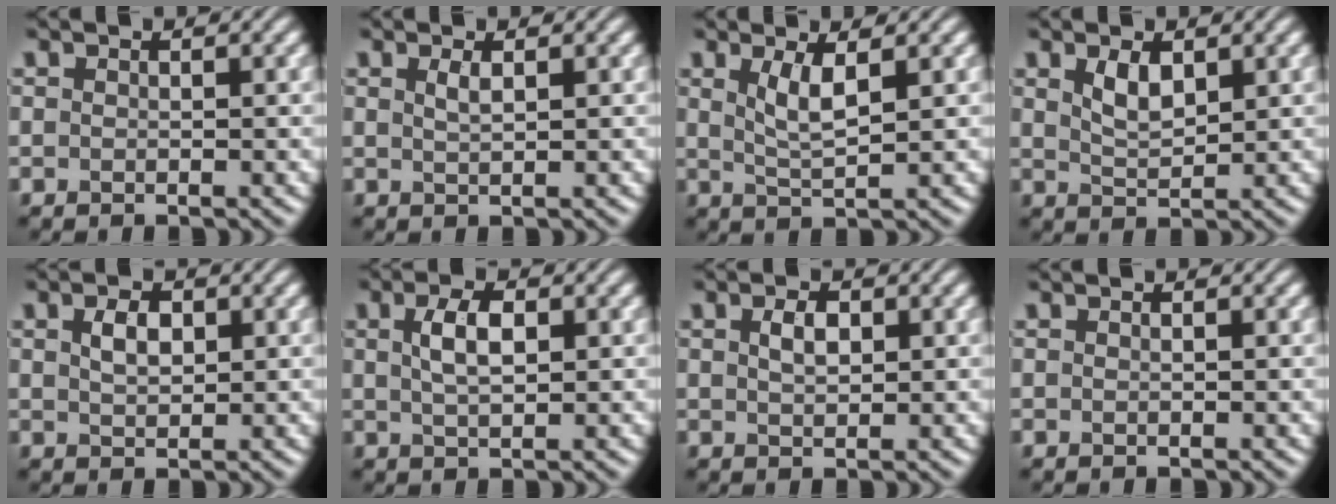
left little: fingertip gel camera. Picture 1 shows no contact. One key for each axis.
{"total": 1.1, "fx": 0.6, "fy": 0.3, "fz": 0.9, "tx": -0.019, "ty": 0.003, "tz": 0.011}
{"total": 2.7, "fx": 1.1, "fy": 0.7, "fz": 2.4, "tx": -0.048, "ty": -0.005, "tz": 0.025}
{"total": 2.4, "fx": 1.2, "fy": 1.1, "fz": 1.7, "tx": -0.038, "ty": -0.002, "tz": 0.027}
{"total": 2.2, "fx": 0.7, "fy": 1.3, "fz": 1.6, "tx": -0.035, "ty": 0.002, "tz": 0.014}
{"total": 3.2, "fx": 0.8, "fy": 1.5, "fz": 2.7, "tx": -0.057, "ty": 0.004, "tz": 0.017}
{"total": 2.0, "fx": 0.6, "fy": 1.1, "fz": 1.5, "tx": -0.031, "ty": 0.002, "tz": 0.012}
{"total": 0.0}